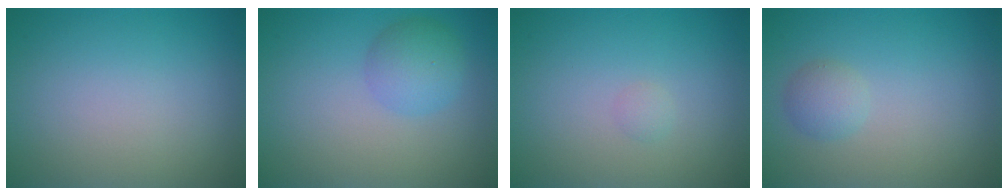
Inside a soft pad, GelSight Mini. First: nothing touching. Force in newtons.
{"total": 3.0, "press": 2.9, "slide": 0.2}
{"total": 0.6, "press": 0.6, "slide": 0.0}
{"total": 1.6, "press": 1.6, "slide": 0.1}